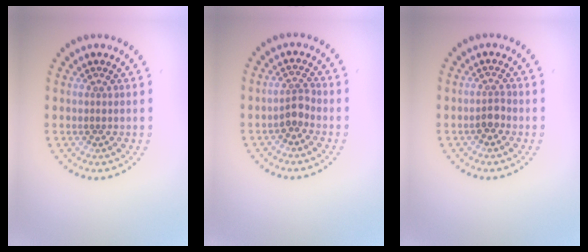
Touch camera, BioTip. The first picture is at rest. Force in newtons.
{"total": 1.8, "press": 1.4, "slide": 1.0}
{"total": 1.3, "press": 1.2, "slide": 0.7}